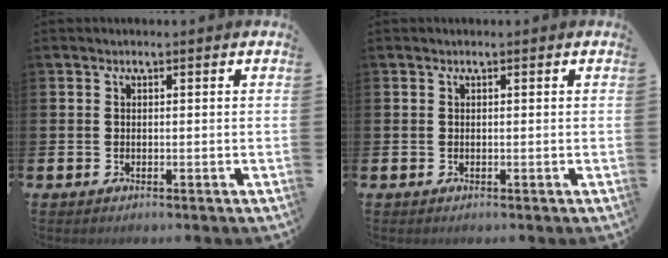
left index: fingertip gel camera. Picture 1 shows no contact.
{"total": 0.0}